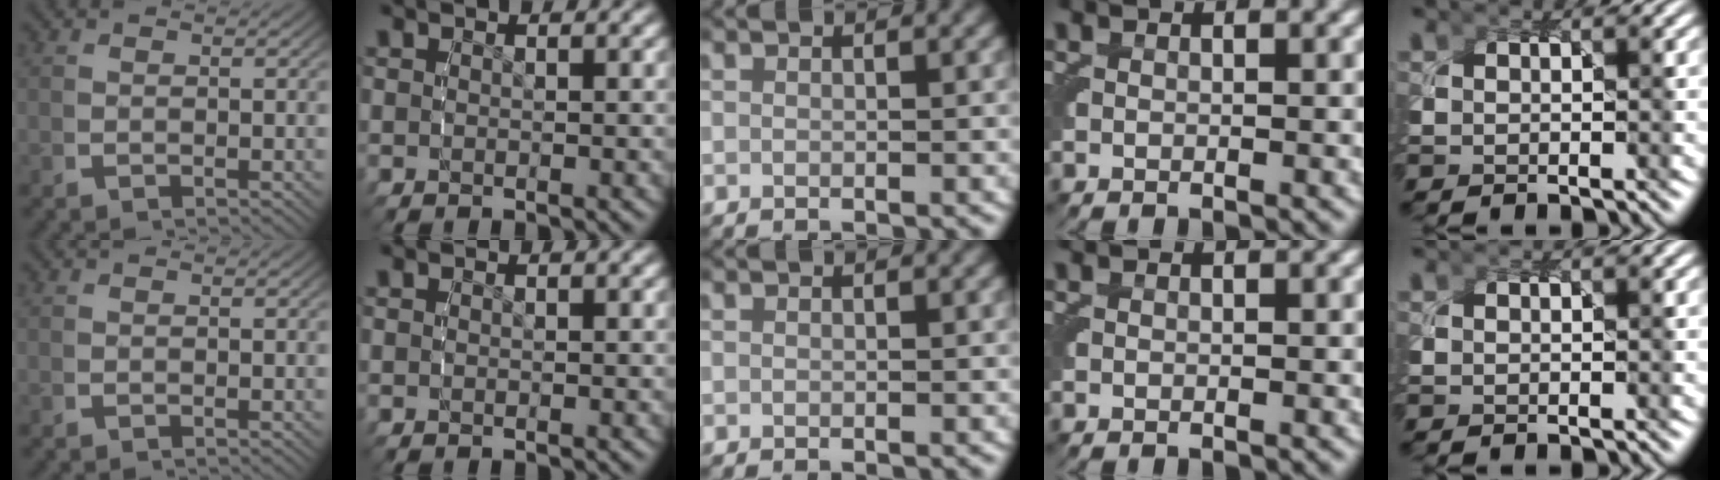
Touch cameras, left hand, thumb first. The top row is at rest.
{"little": {"total": 1.3, "force": [-0.1, -1.2, -0.4], "torque": [0.021, -0.002, 0.003]}}